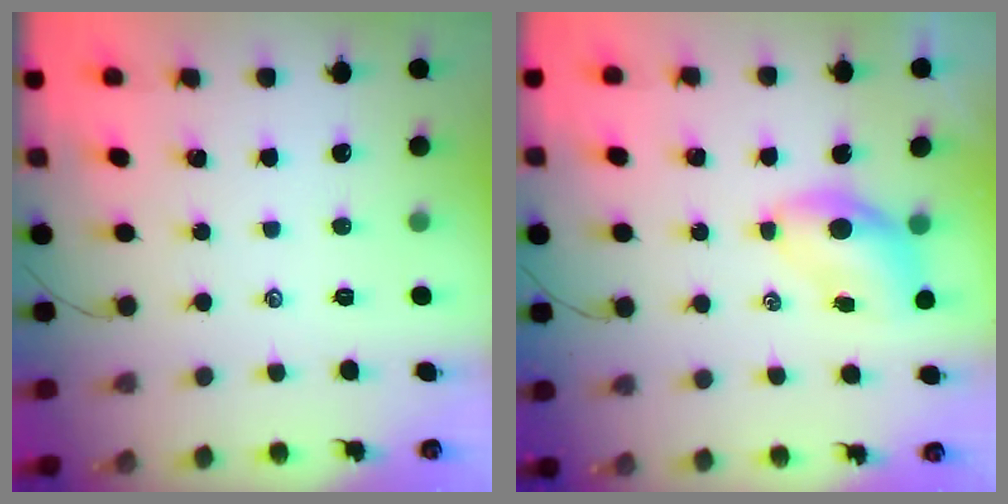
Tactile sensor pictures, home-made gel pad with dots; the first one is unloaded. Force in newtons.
{"total": 5.7, "press": 5.7, "slide": 0.8}